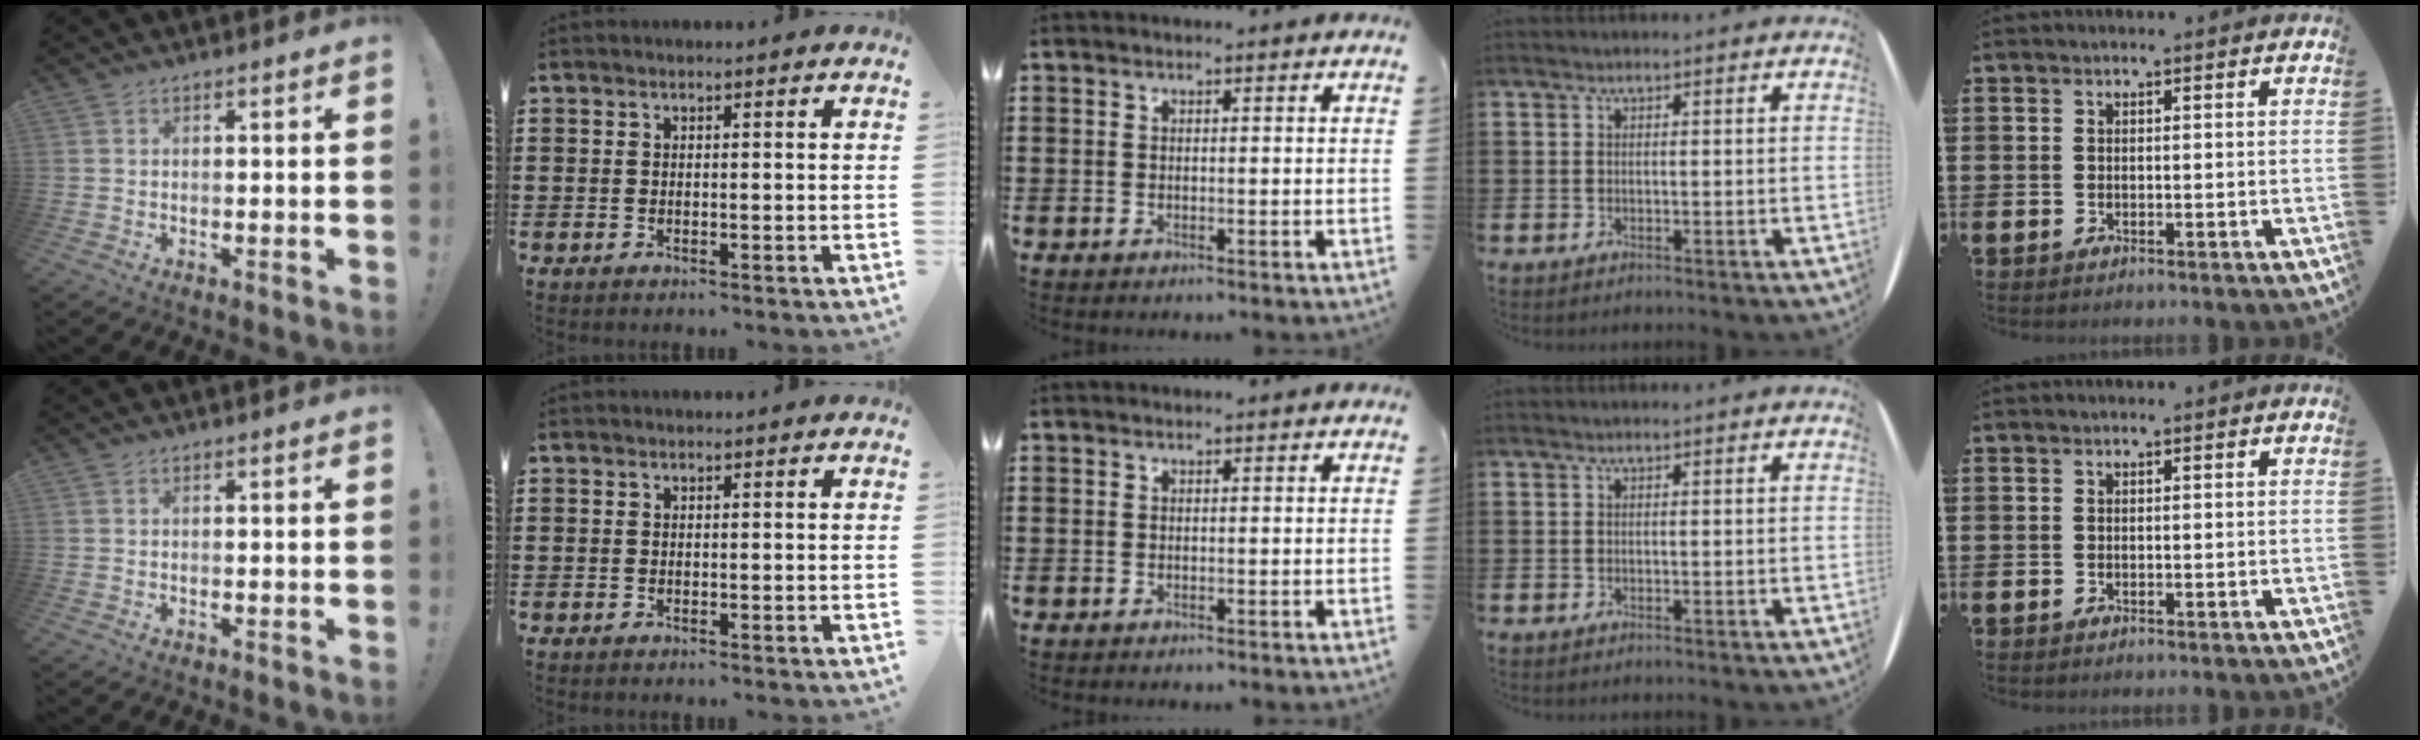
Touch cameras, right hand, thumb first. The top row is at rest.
{}